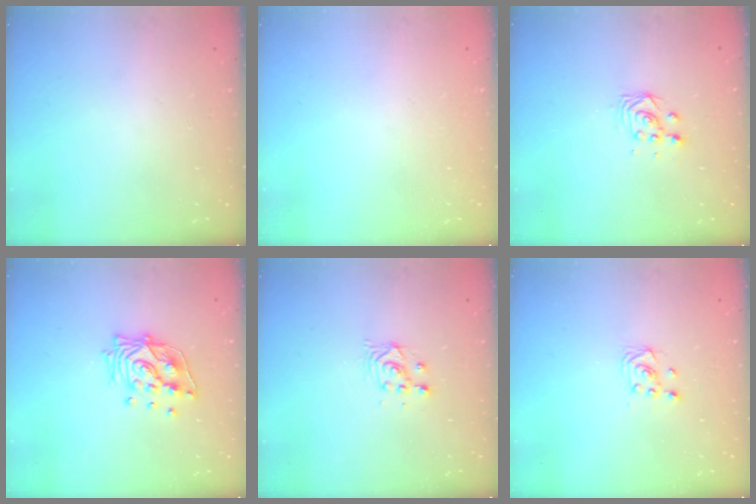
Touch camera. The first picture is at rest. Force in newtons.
{"total": 0.0}
{"total": 2.8, "press": 2.8, "slide": 0.3}
{"total": 14.1, "press": 14.0, "slide": 1.8}
{"total": 2.9, "press": 2.9, "slide": 0.1}
{"total": 2.6, "press": 2.4, "slide": 1.0}